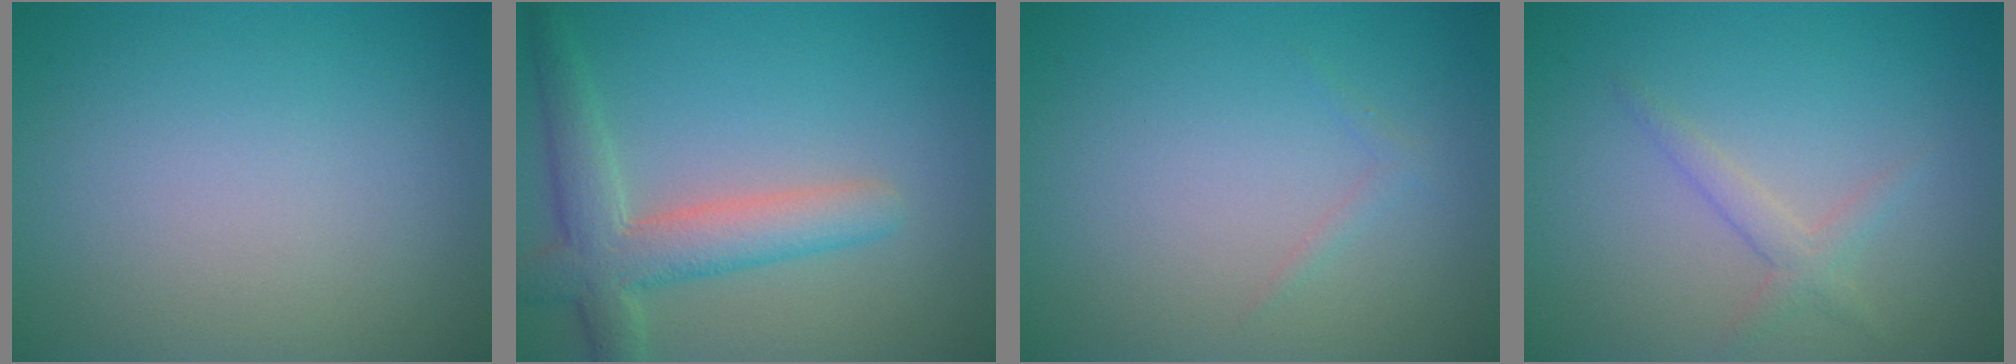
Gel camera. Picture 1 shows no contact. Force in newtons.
{"total": 5.1, "press": 5.0, "slide": 0.5}
{"total": 0.6, "press": 0.6, "slide": 0.0}
{"total": 1.6, "press": 1.6, "slide": 0.1}